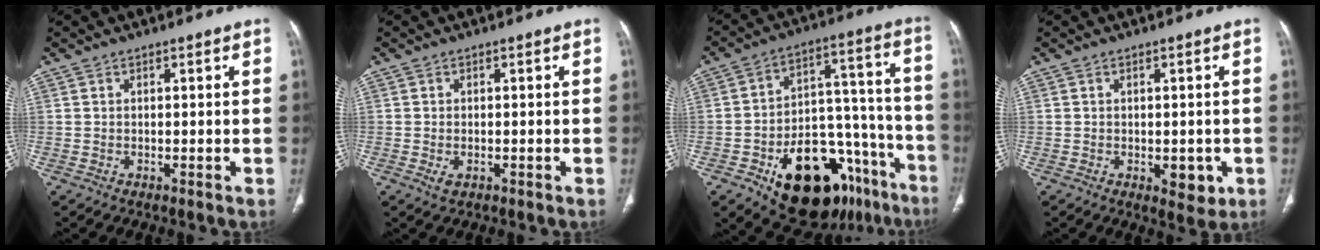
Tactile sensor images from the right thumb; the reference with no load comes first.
{"total": 1.7, "force": [-0.6, 1.0, 1.3], "torque": [-0.025, 0.001, -0.006]}
{"total": 25.6, "force": [-13.6, 14.4, 16.3], "torque": [-0.172, 0.099, -0.191]}
{"total": 4.5, "force": [-1.2, 2.5, 3.6], "torque": [-0.027, -0.004, -0.007]}